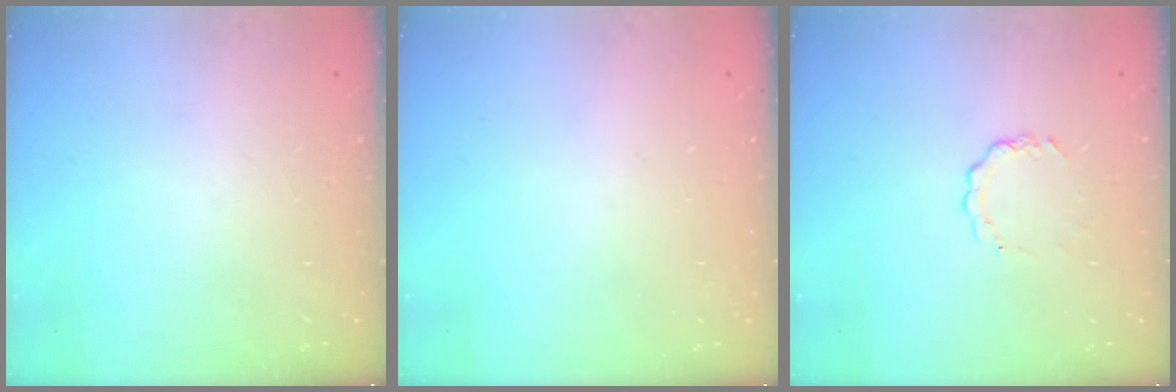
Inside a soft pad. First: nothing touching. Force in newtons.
{"total": 1.4, "press": 1.4, "slide": 0.1}
{"total": 3.9, "press": 3.9, "slide": 0.3}